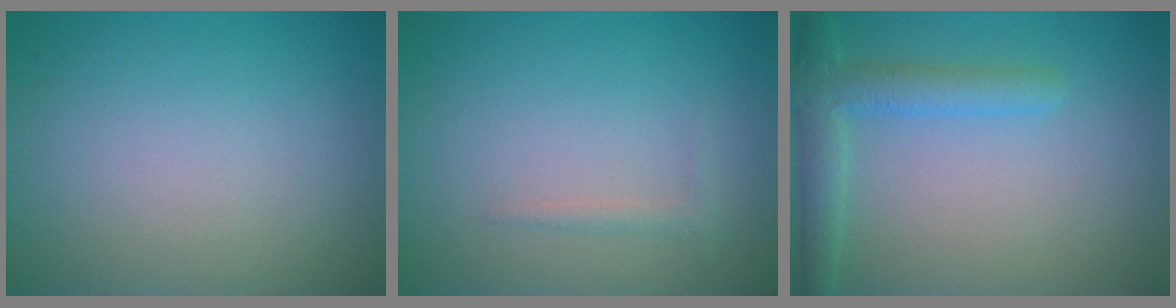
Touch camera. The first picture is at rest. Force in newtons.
{"total": 0.8, "press": 0.8, "slide": 0.0}
{"total": 3.4, "press": 3.4, "slide": 0.2}